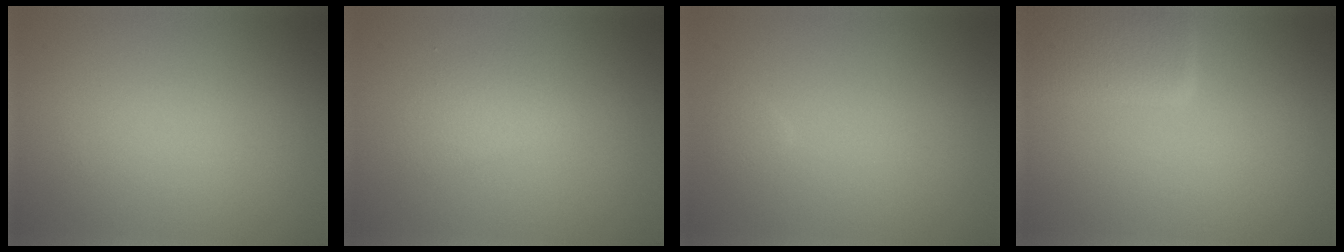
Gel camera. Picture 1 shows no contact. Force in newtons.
{"total": 1.8, "press": 1.8, "slide": 0.1}
{"total": 0.6, "press": 0.6, "slide": 0.0}
{"total": 4.1, "press": 4.1, "slide": 0.4}